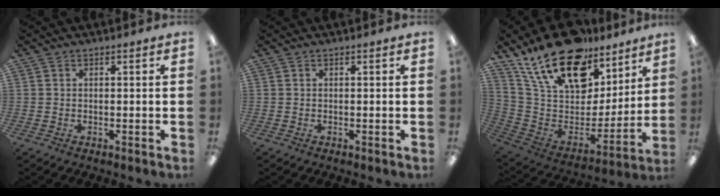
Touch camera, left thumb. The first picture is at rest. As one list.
[{"total": 0.0}, {"total": 22.3, "force": [16.0, 10.9, 11.1], "torque": [-0.201, -0.105, 0.287]}]